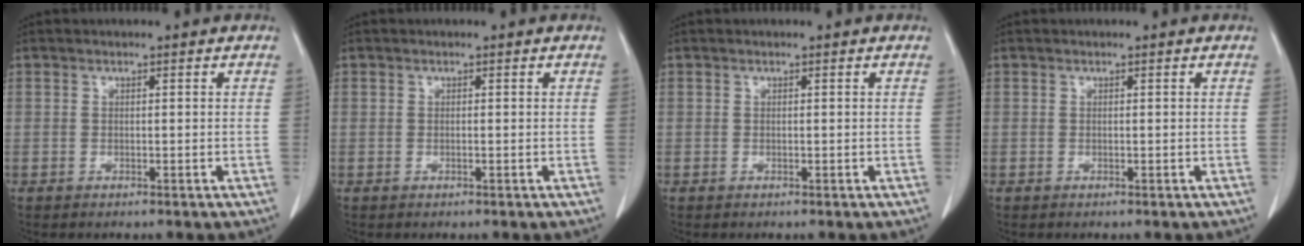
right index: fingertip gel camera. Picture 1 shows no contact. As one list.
[{"total": 0.0}, {"total": 0.0}, {"total": 0.0}]